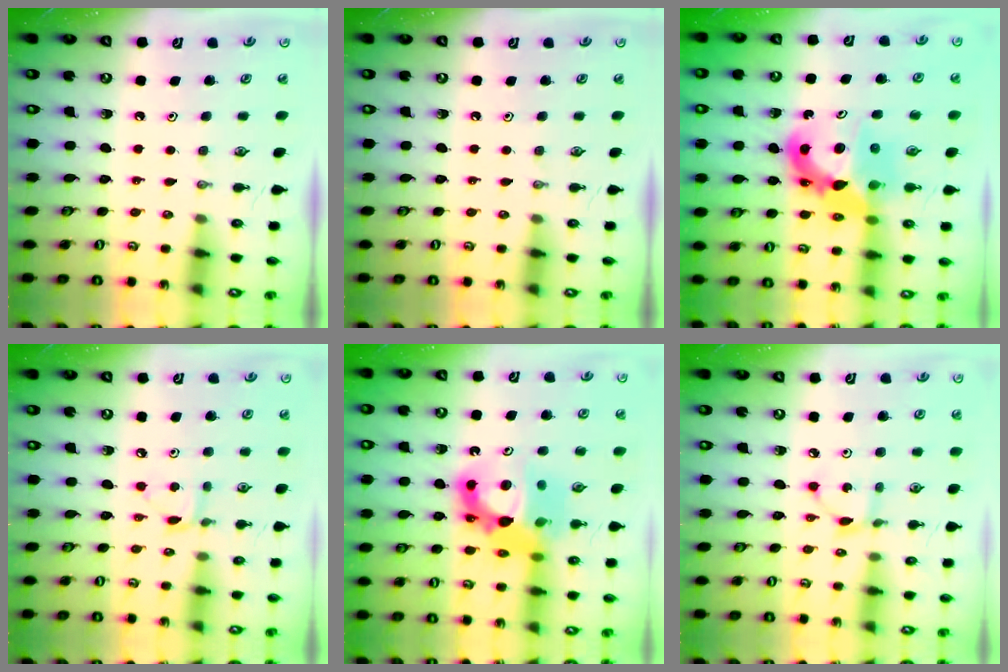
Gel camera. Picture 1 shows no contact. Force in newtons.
{"total": 0.0}
{"total": 11.6, "press": 11.6, "slide": 0.5}
{"total": 4.7, "press": 4.6, "slide": 0.6}
{"total": 15.1, "press": 15.0, "slide": 1.8}
{"total": 2.9, "press": 2.9, "slide": 0.1}